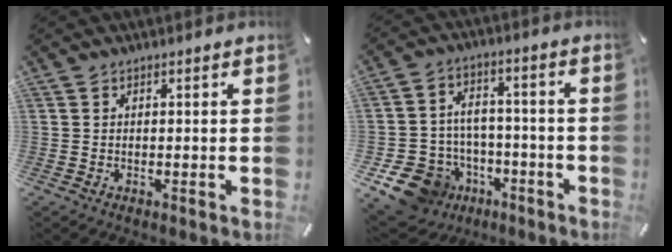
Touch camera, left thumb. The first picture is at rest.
{"total": 12.3, "force": [-6.4, 9.6, 4.2], "torque": [-0.085, 0.038, -0.107]}